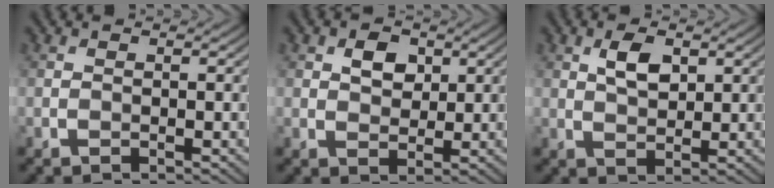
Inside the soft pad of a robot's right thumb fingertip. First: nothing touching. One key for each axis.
{"total": 3.6, "fx": 1.4, "fy": 2.6, "fz": 2.1, "tx": -0.041, "ty": 0.001, "tz": 0.023}
{"total": 3.8, "fx": 1.5, "fy": 2.0, "fz": 2.8, "tx": -0.058, "ty": 0.002, "tz": 0.030}